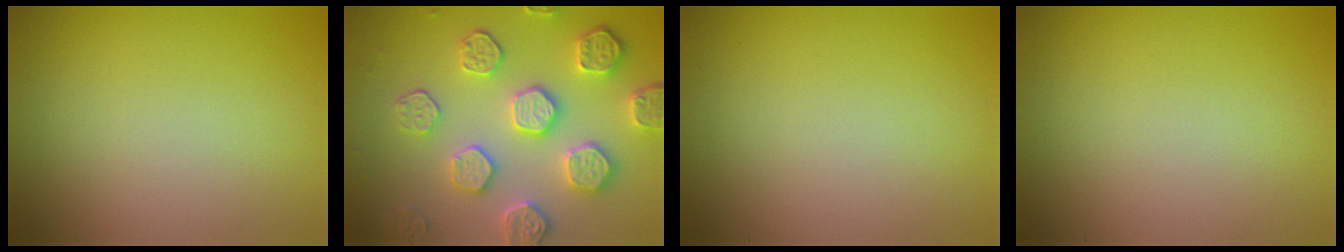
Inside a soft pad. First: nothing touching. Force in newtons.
{"total": 5.6, "press": 5.1, "slide": 2.3}
{"total": 0.0}
{"total": 0.0}